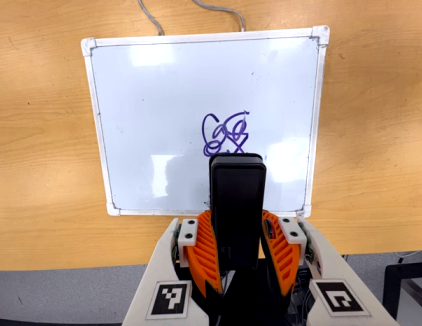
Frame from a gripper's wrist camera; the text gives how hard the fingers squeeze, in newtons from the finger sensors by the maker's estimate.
{"total": 9.5, "left": 7.0, "right": 12.0}